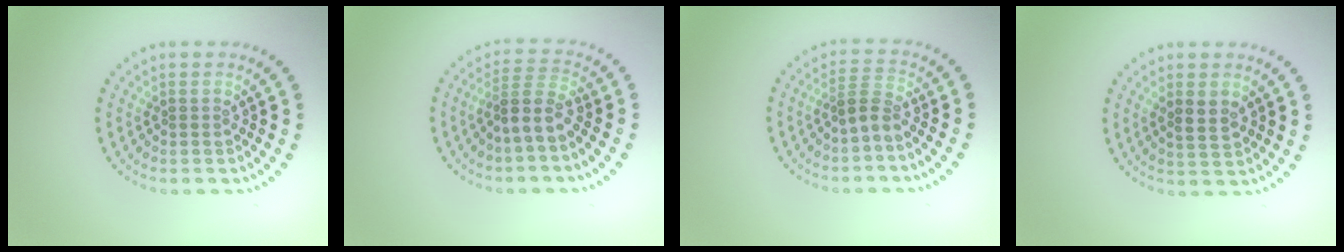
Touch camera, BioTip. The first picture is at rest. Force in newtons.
{"total": 3.0, "press": 2.2, "slide": 2.0}
{"total": 2.0, "press": 1.4, "slide": 1.4}
{"total": 1.5, "press": 1.4, "slide": 0.5}